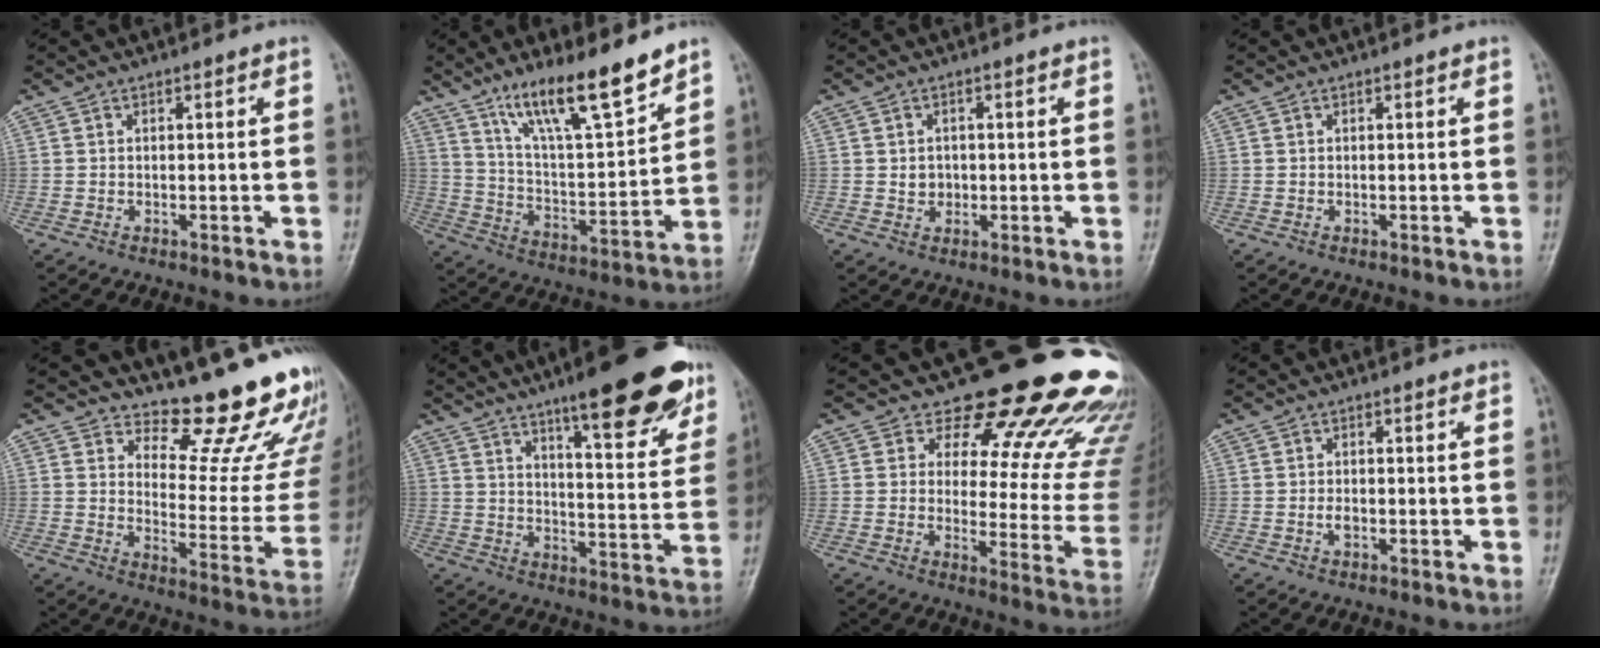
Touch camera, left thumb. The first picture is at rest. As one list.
[{"total": 15.8, "force": [11.4, 3.1, 10.4], "torque": [-0.160, -0.069, 0.209]}, {"total": 2.2, "force": [0.1, 2.0, 1.0], "torque": [-0.004, 0.002, 0.003]}, {"total": 0.0}, {"total": 18.1, "force": [15.5, 5.3, 7.8], "torque": [-0.046, -0.157, 0.191]}, {"total": 20.7, "force": [13.1, 5.1, 15.1], "torque": [-0.170, -0.058, 0.185]}, {"total": 23.9, "force": [19.1, 9.3, 11.0], "torque": [-0.094, -0.126, 0.224]}, {"total": 1.5, "force": [-0.1, 0.9, 1.1], "torque": [-0.016, 0.000, -0.002]}]